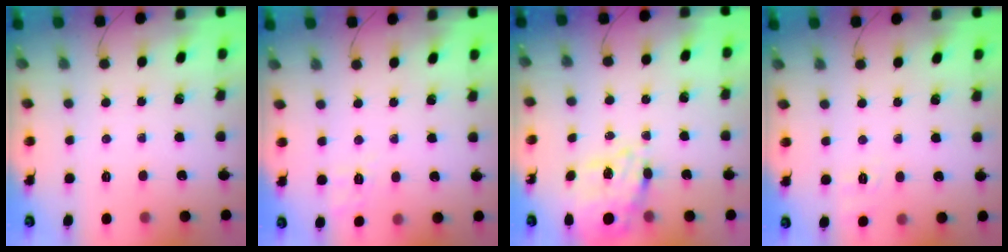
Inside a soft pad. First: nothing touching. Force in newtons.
{"total": 1.9, "press": 0.7, "slide": 1.7}
{"total": 11.0, "press": 10.2, "slide": 4.2}
{"total": 2.0, "press": 0.8, "slide": 1.8}